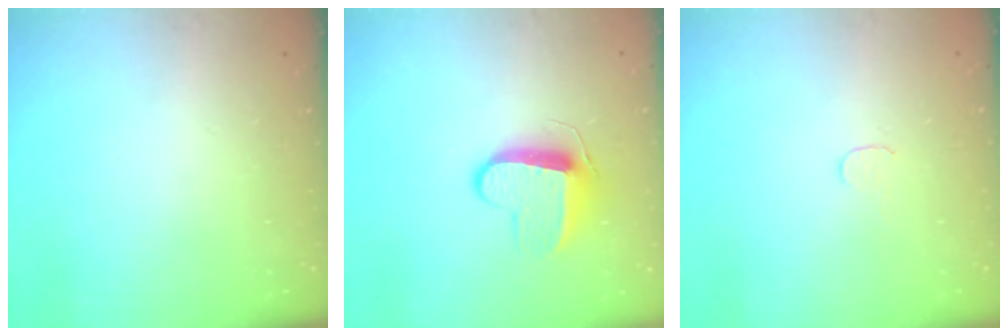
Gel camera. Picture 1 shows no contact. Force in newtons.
{"total": 9.9, "press": 9.9, "slide": 0.2}
{"total": 3.7, "press": 3.7, "slide": 0.4}